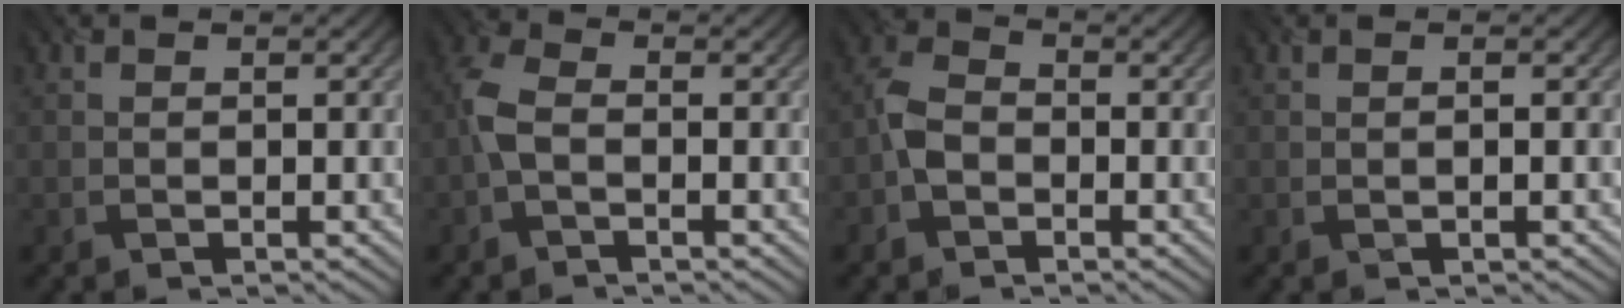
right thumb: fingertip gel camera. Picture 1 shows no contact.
{"total": 3.7, "force": [-1.0, 2.0, 2.9], "torque": [-0.081, 0.006, -0.030]}
{"total": 3.9, "force": [-1.6, 2.8, 2.2], "torque": [-0.054, 0.004, -0.044]}
{"total": 0.7, "force": [0.0, 0.1, 0.7], "torque": [-0.013, 0.000, 0.000]}